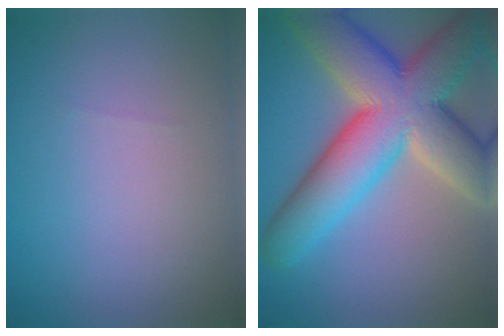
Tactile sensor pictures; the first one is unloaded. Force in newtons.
{"total": 13.5, "press": 13.5, "slide": 1.1}